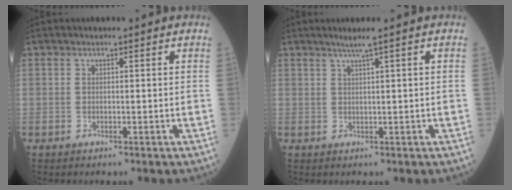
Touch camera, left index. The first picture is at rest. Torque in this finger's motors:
{"motor_torque": [0.26, -0.24, 0.06, 0.04]}